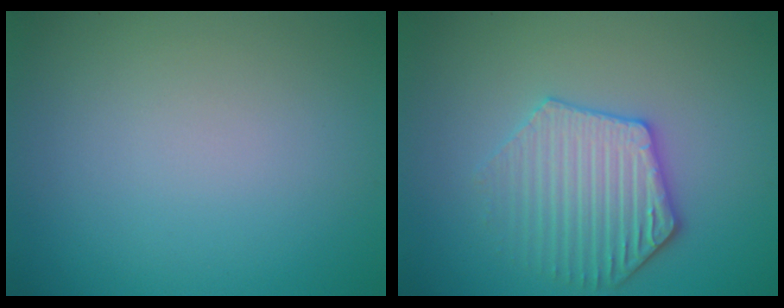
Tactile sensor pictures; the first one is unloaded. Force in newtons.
{"total": 3.9, "press": 3.7, "slide": 1.2}